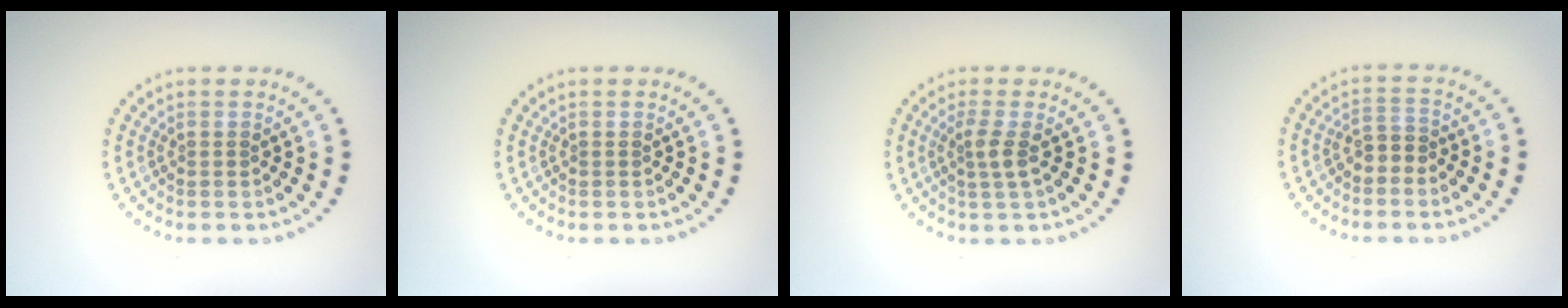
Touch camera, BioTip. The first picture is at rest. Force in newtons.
{"total": 0.0}
{"total": 1.9, "press": 1.4, "slide": 1.2}
{"total": 1.7, "press": 1.5, "slide": 0.8}